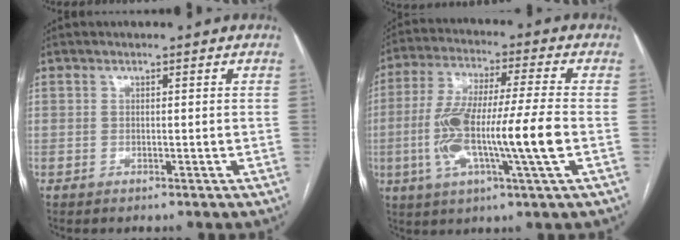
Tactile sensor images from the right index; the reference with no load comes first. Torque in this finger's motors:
{"motor_torque": [2.13, -0.01, 1.03, 0.21]}